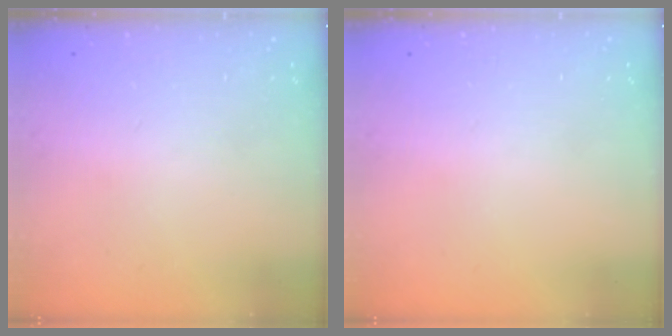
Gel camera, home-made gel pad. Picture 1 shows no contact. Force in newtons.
{"total": 0.0}